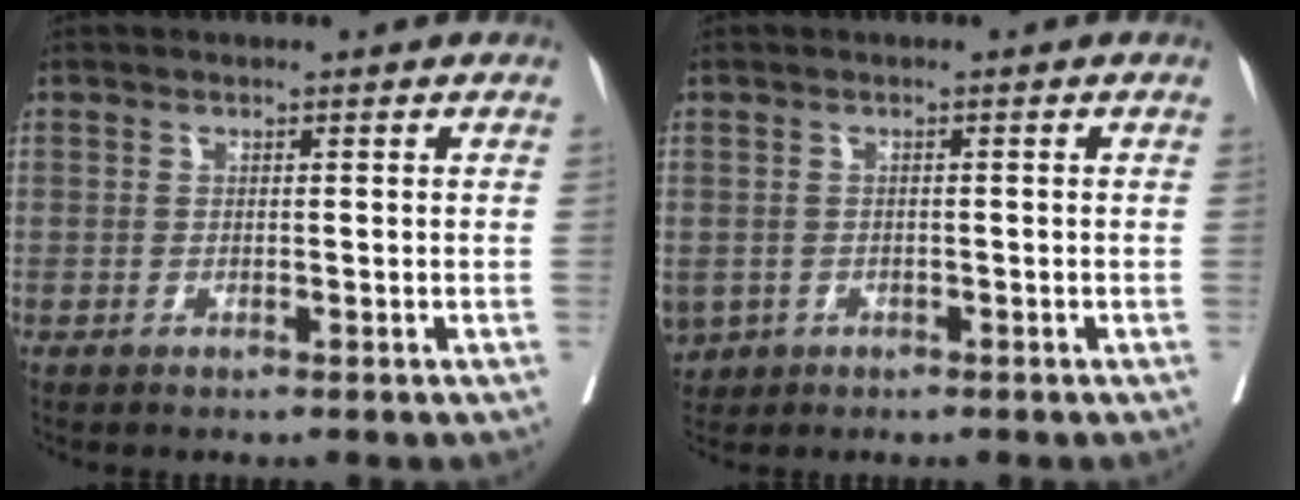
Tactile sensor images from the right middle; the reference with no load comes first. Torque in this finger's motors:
{"motor_torque": [1.07, 0.37, 1.05, 0.21]}